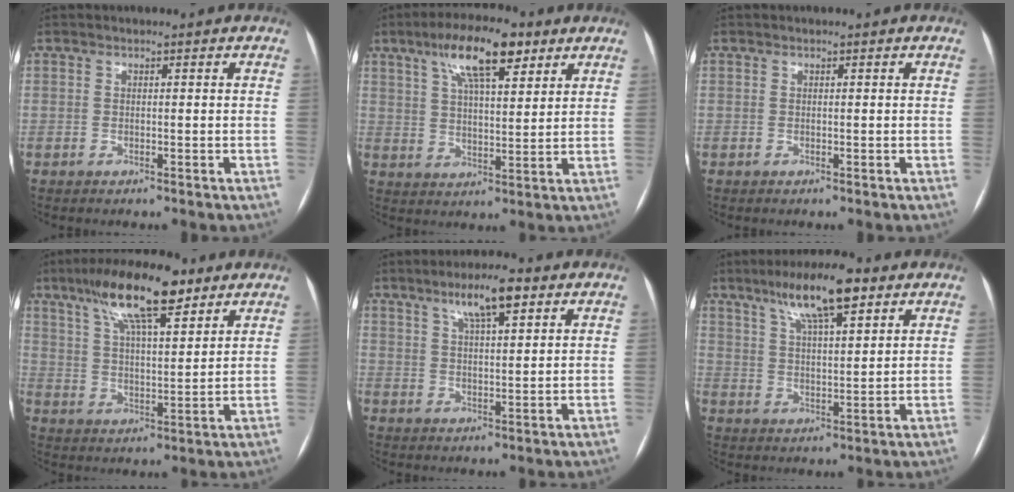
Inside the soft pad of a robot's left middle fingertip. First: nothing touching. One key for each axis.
{"total": 11.3, "fx": 6.5, "fy": 3.1, "fz": 8.7, "tx": -0.156, "ty": 0.018, "tz": 0.111}
{"total": 0.0}
{"total": 14.0, "fx": 9.0, "fy": 3.3, "fz": 10.3, "tx": -0.187, "ty": 0.021, "tz": 0.158}
{"total": 7.0, "fx": 4.2, "fy": 1.2, "fz": 5.5, "tx": -0.102, "ty": 0.009, "tz": 0.071}
{"total": 10.6, "fx": 6.7, "fy": 2.0, "fz": 8.0, "tx": -0.145, "ty": 0.013, "tz": 0.114}